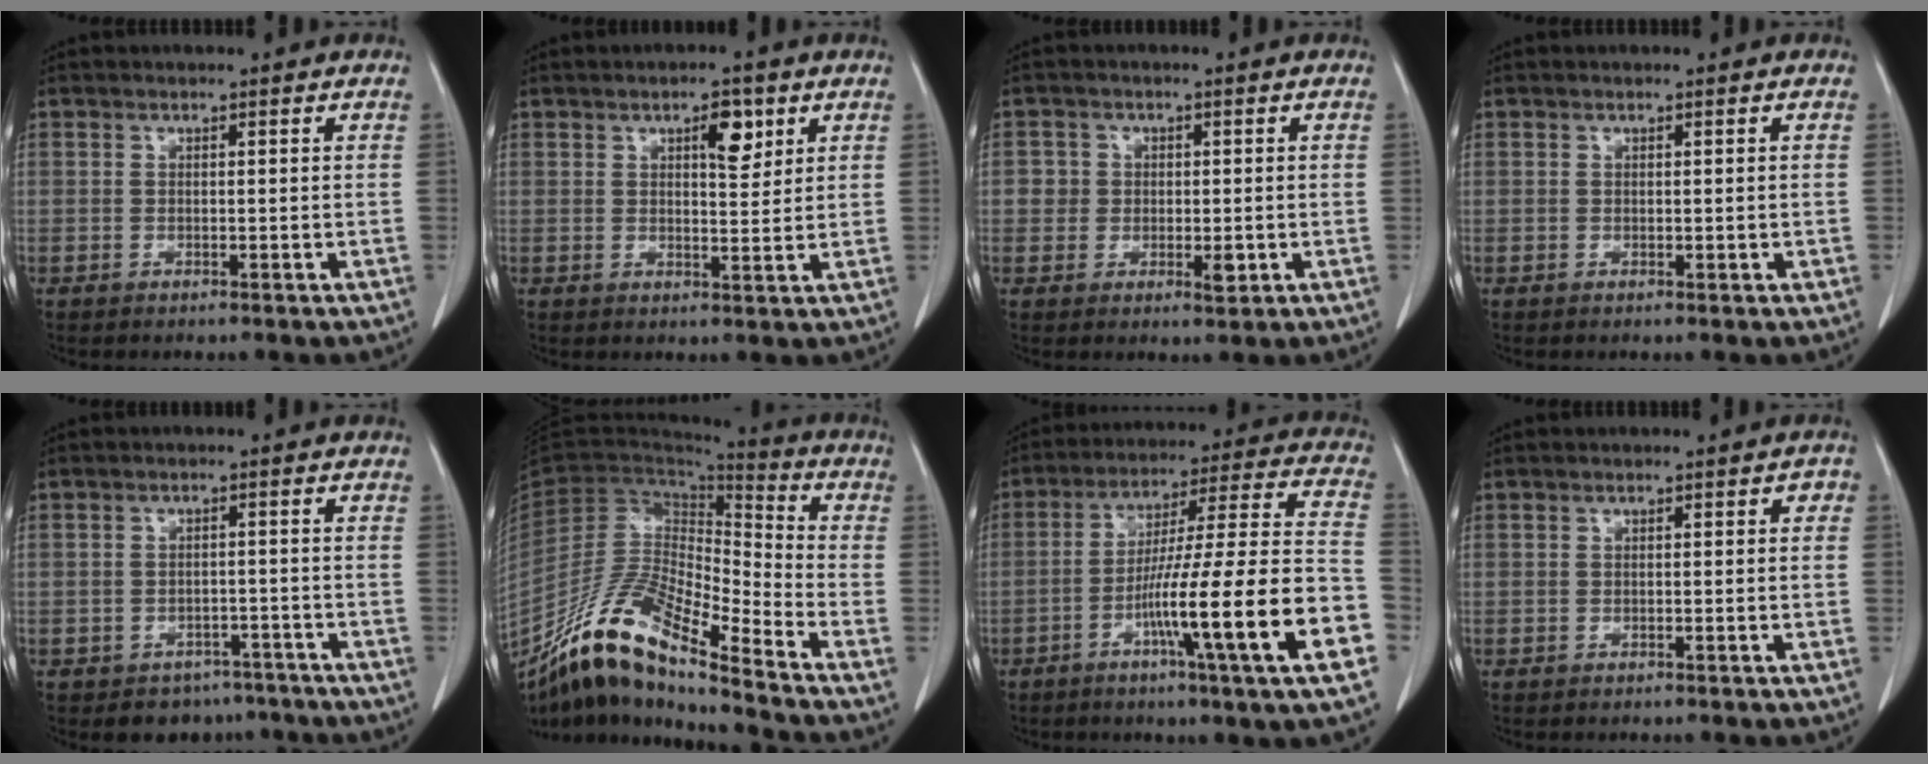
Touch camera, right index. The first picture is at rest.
{"total": 4.5, "force": [2.2, 1.6, 3.6], "torque": [-0.055, -0.002, 0.033]}
{"total": 3.7, "force": [-0.4, 3.1, 1.9], "torque": [-0.017, 0.004, -0.006]}
{"total": 0.7, "force": [-0.1, 0.5, 0.6], "torque": [-0.006, -0.001, 0.000]}
{"total": 5.5, "force": [-4.1, 3.6, 0.1], "torque": [0.016, 0.018, -0.054]}
{"total": 16.6, "force": [-13.3, 2.3, 9.7], "torque": [-0.180, 0.010, -0.244]}
{"total": 21.2, "force": [-8.0, -0.7, 19.6], "torque": [-0.274, -0.007, -0.132]}
{"total": 1.0, "force": [0.0, 0.4, 0.9], "torque": [-0.004, 0.006, -0.002]}